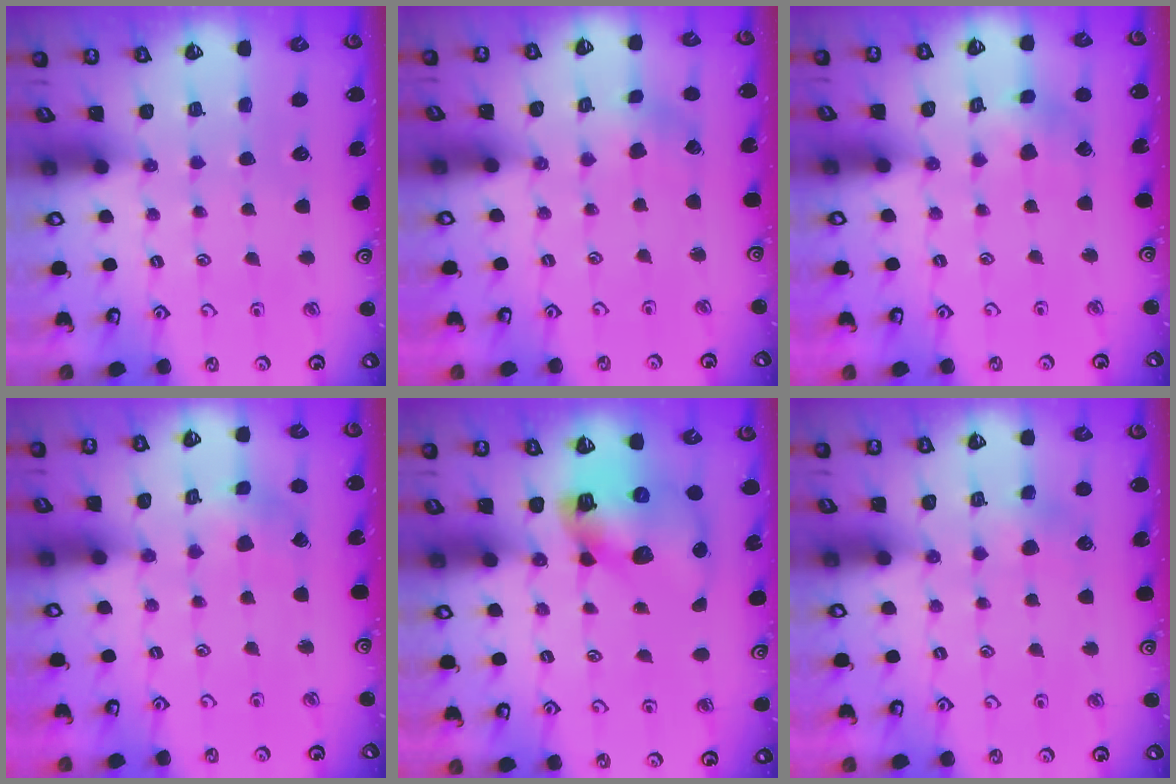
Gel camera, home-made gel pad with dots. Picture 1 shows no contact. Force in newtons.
{"total": 1.8, "press": 1.7, "slide": 0.3}
{"total": 4.1, "press": 4.1, "slide": 0.5}
{"total": 2.7, "press": 2.7, "slide": 0.2}
{"total": 13.1, "press": 12.9, "slide": 2.0}
{"total": 4.2, "press": 4.2, "slide": 0.6}